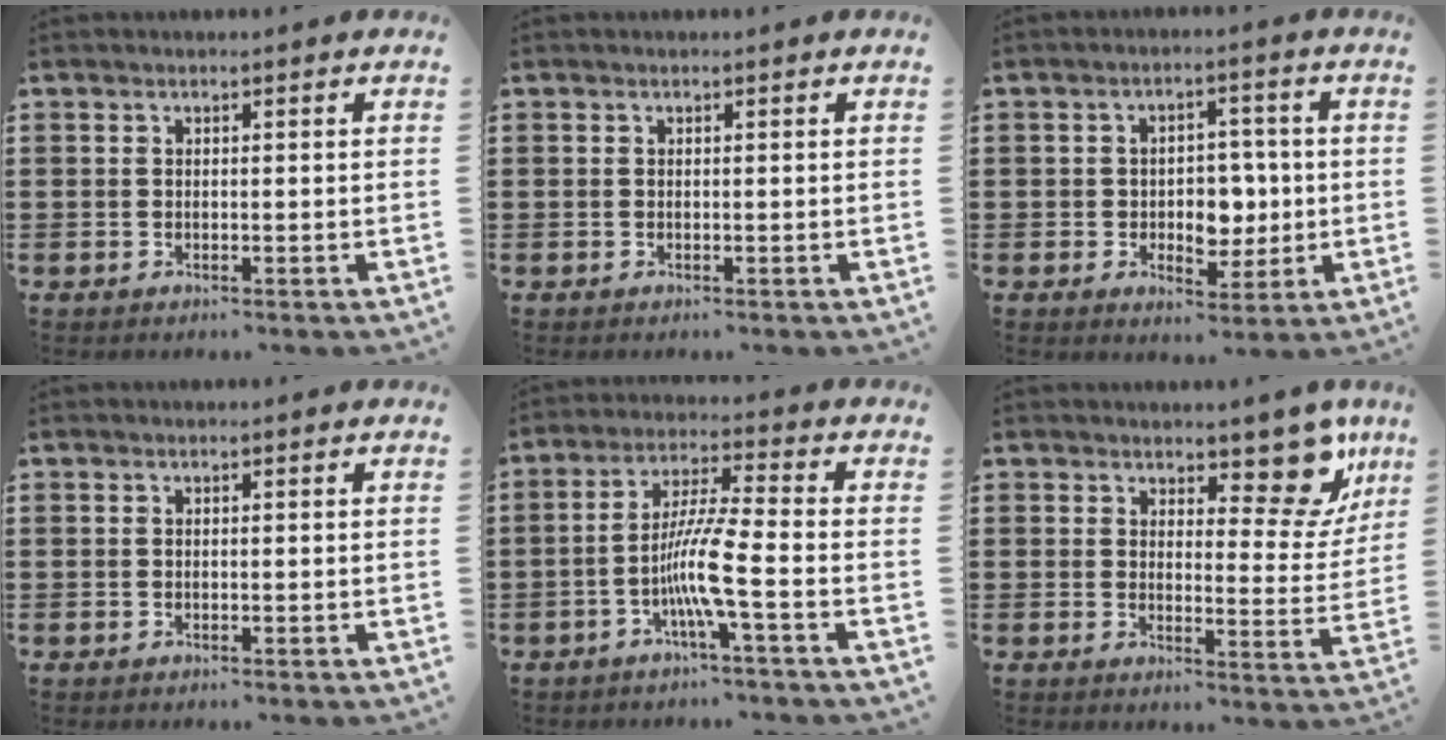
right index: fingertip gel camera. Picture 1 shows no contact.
{"total": 0.0}
{"total": 5.3, "force": [-0.2, 4.4, 3.0], "torque": [-0.047, 0.003, -0.010]}
{"total": 0.0}
{"total": 8.2, "force": [-2.9, 0.2, 7.6], "torque": [-0.157, -0.012, -0.060]}
{"total": 9.2, "force": [7.0, 3.4, 4.9], "torque": [-0.070, -0.036, 0.120]}